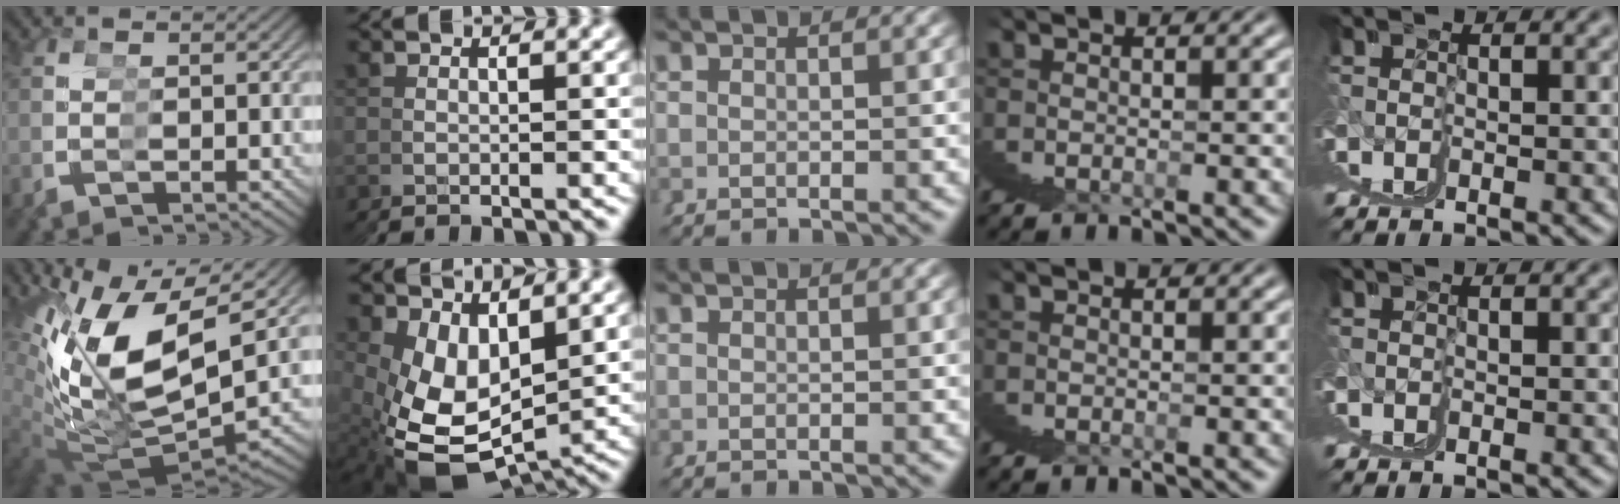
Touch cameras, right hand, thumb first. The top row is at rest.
{"thumb": {"total": 14.5, "force": [0.3, 9.3, 11.1], "torque": [-0.232, -0.040, 0.024]}, "index": {"total": 10.3, "force": [-1.8, 7.7, 6.6], "torque": [-0.160, -0.063, 0.007]}}